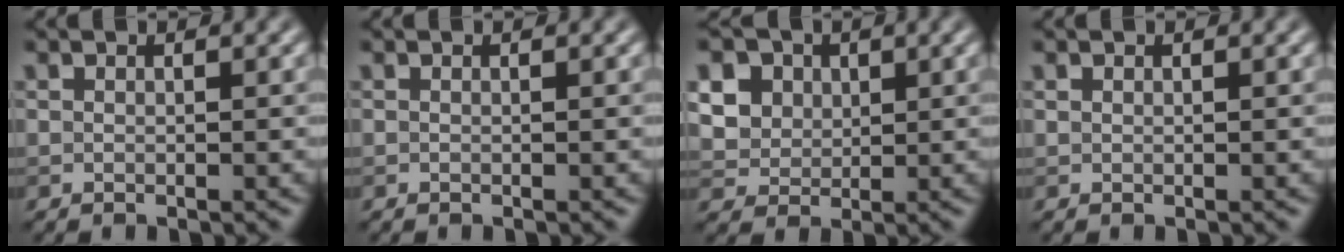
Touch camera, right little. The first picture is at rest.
{"total": 0.0}
{"total": 10.1, "force": [4.5, 7.9, 4.3], "torque": [-0.102, 0.025, 0.070]}
{"total": 0.0}